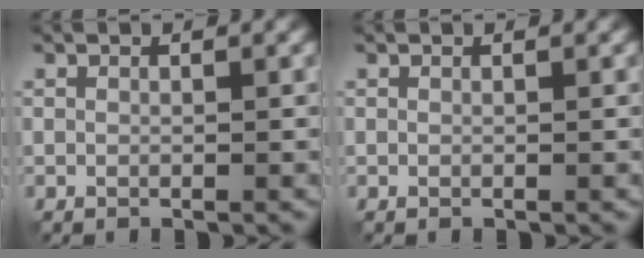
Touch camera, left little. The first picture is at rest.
{"total": 0.0}